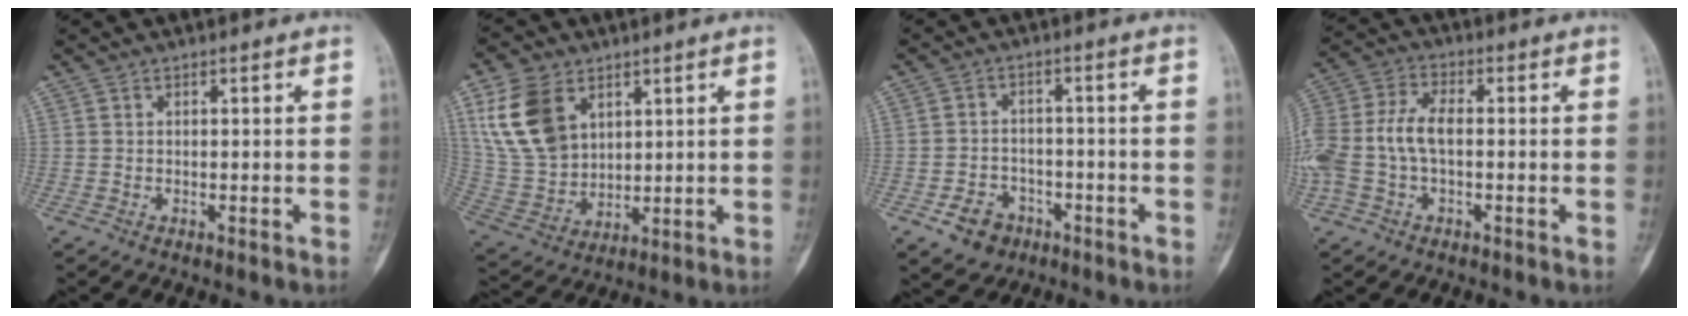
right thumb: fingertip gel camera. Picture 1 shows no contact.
{"total": 14.4, "force": [6.3, 9.8, 8.4], "torque": [-0.150, -0.018, 0.141]}
{"total": 6.1, "force": [-3.1, 4.8, 2.0], "torque": [-0.013, 0.024, -0.044]}
{"total": 12.1, "force": [-1.2, 7.0, 9.8], "torque": [-0.236, 0.027, -0.024]}